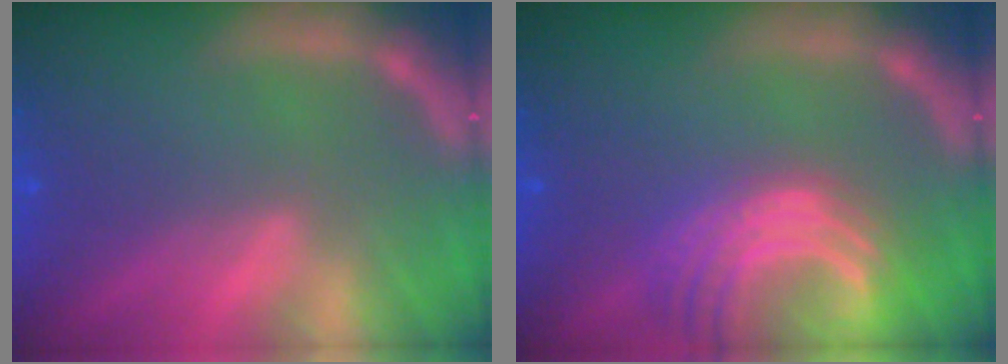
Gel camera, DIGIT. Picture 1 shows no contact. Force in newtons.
{"total": 8.5}